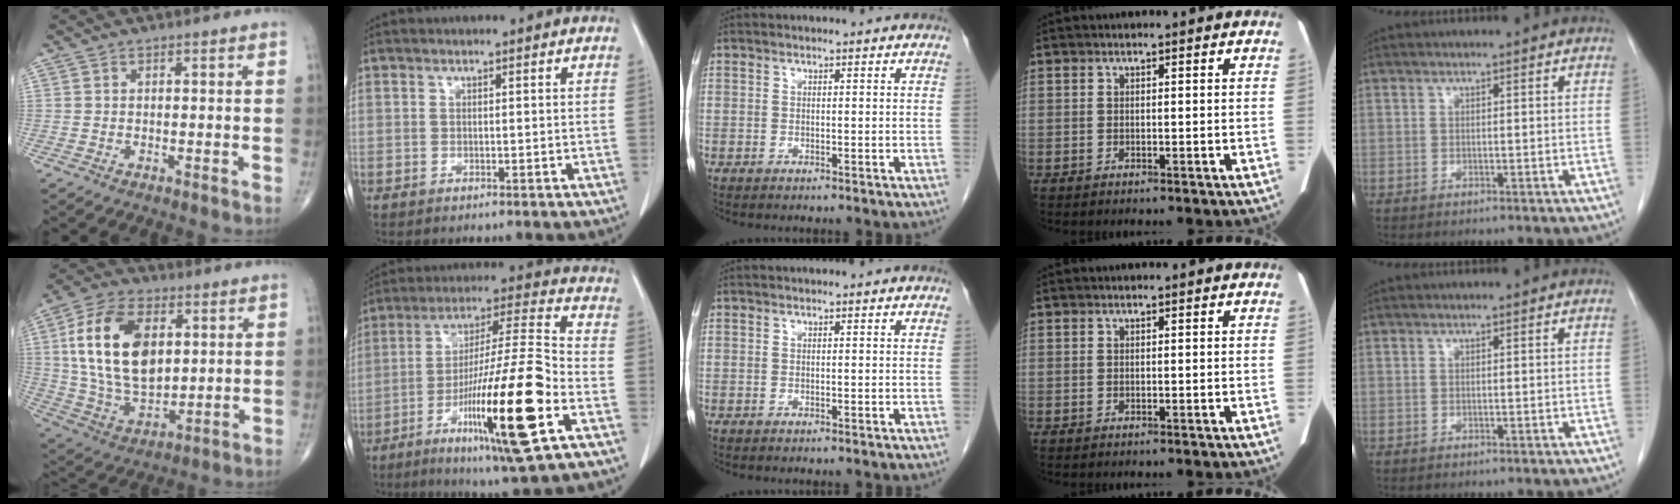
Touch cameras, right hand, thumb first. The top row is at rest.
{"thumb": {"total": 19.6, "force": [4.2, 11.6, 15.2], "torque": [-0.271, -0.011, 0.081]}, "index": {"total": 21.3, "force": [-8.1, 0.9, 19.7], "torque": [-0.336, -0.026, -0.137]}}